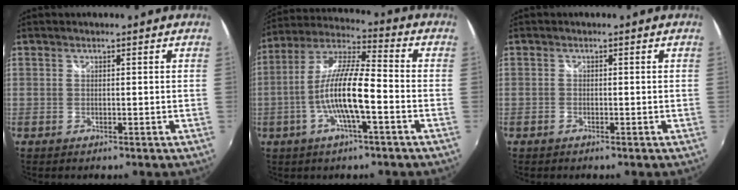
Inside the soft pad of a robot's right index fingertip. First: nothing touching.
{"total": 12.6, "force": [-3.7, 1.9, 11.9], "torque": [-0.235, 0.004, -0.072]}
{"total": 0.9, "force": [-0.7, 0.5, 0.1], "torque": [-0.003, 0.000, -0.013]}